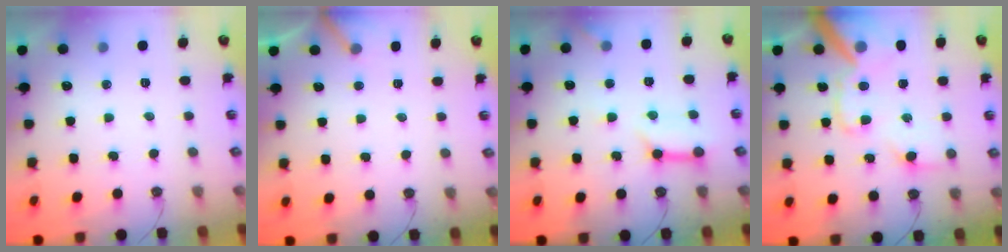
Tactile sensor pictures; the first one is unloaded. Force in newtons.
{"total": 3.6, "press": 3.5, "slide": 0.3}
{"total": 10.8, "press": 10.8, "slide": 0.9}
{"total": 18.7, "press": 18.5, "slide": 3.1}